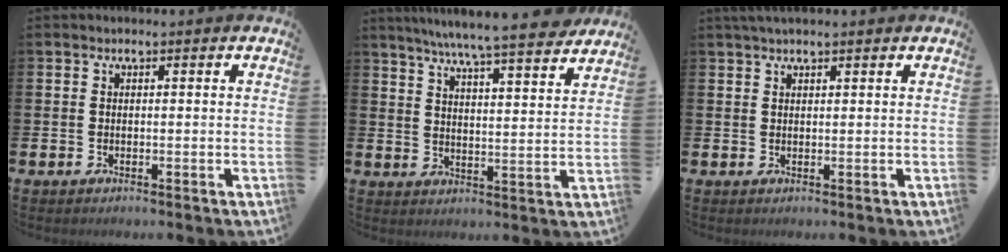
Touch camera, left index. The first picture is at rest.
{"total": 7.8, "force": [7.3, -0.1, 2.5], "torque": [-0.057, -0.053, 0.125]}
{"total": 1.8, "force": [1.5, 0.2, 0.9], "torque": [-0.018, 0.005, 0.027]}